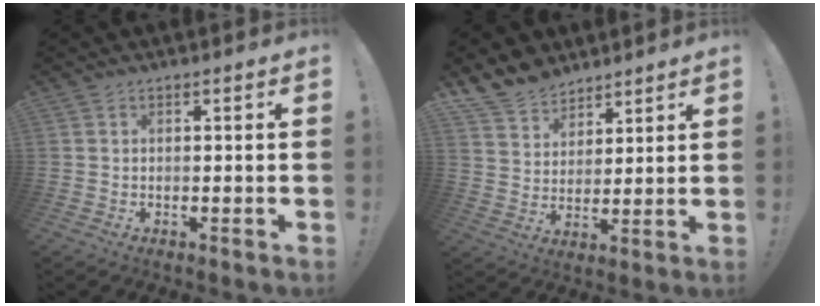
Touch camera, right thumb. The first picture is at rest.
{"total": 10.3, "force": [8.5, 5.5, 1.5], "torque": [-0.039, -0.063, 0.171]}